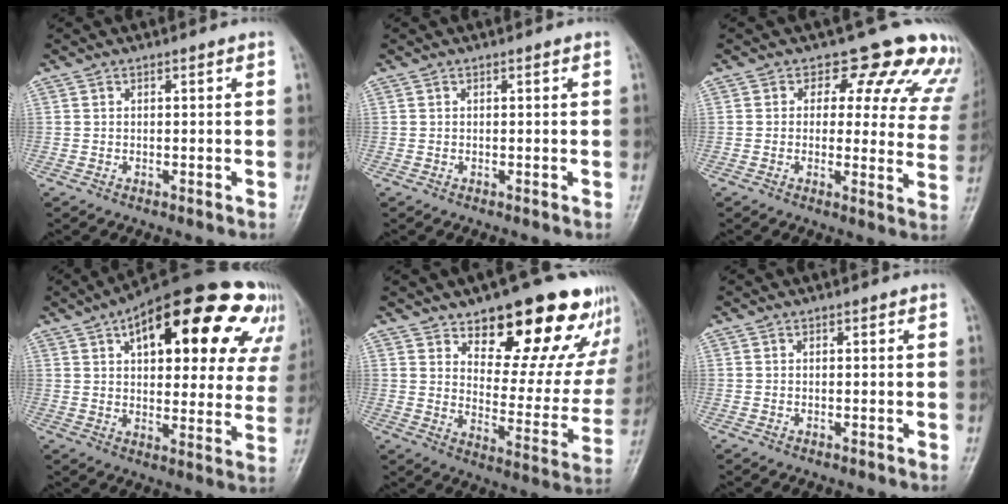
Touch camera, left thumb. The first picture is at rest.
{"total": 0.0}
{"total": 13.6, "force": [11.1, 6.3, 4.7], "torque": [0.007, -0.060, 0.097]}
{"total": 27.9, "force": [12.6, 12.4, 21.6], "torque": [-0.262, 0.015, 0.170]}
{"total": 22.1, "force": [15.4, 9.5, 12.7], "torque": [-0.108, -0.089, 0.211]}
{"total": 0.0}